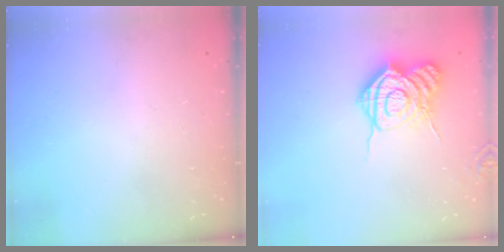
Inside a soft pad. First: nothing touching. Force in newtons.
{"total": 15.5, "press": 15.5, "slide": 1.1}